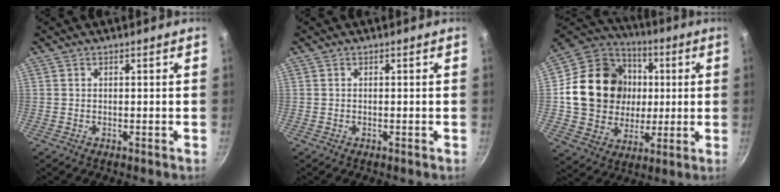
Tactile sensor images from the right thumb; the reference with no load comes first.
{"total": 0.0}
{"total": 21.4, "force": [2.0, 18.3, 10.9], "torque": [-0.174, 0.019, 0.038]}